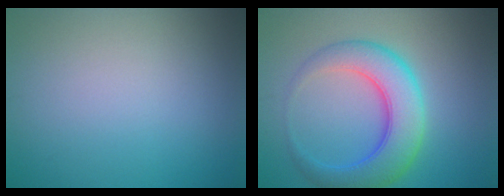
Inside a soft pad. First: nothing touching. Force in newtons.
{"total": 6.6, "press": 6.6, "slide": 0.2}